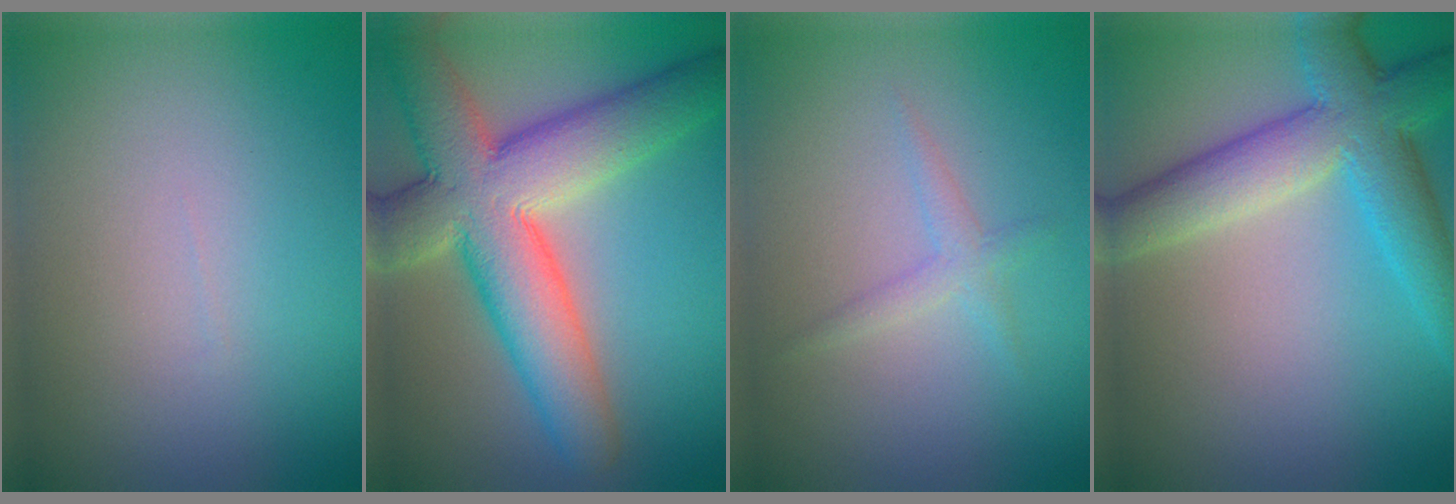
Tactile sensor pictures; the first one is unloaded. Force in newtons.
{"total": 11.0, "press": 11.0, "slide": 1.0}
{"total": 1.4, "press": 1.4, "slide": 0.0}
{"total": 7.0, "press": 7.0, "slide": 0.5}